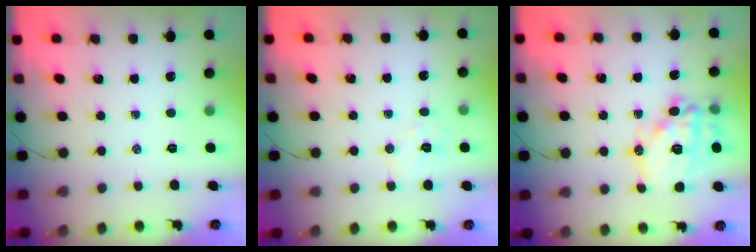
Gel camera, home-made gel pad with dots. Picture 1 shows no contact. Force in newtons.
{"total": 5.4, "press": 5.3, "slide": 1.0}
{"total": 15.9, "press": 15.7, "slide": 2.6}